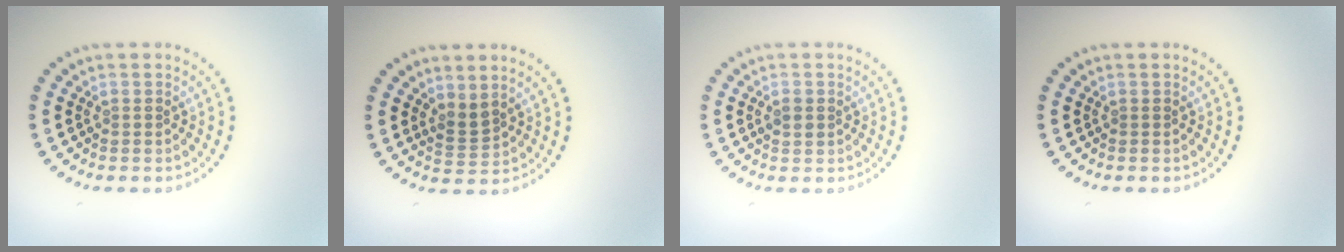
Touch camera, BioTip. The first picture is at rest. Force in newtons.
{"total": 1.9, "press": 1.4, "slide": 1.3}
{"total": 1.0, "press": 1.0, "slide": 0.2}
{"total": 0.0}